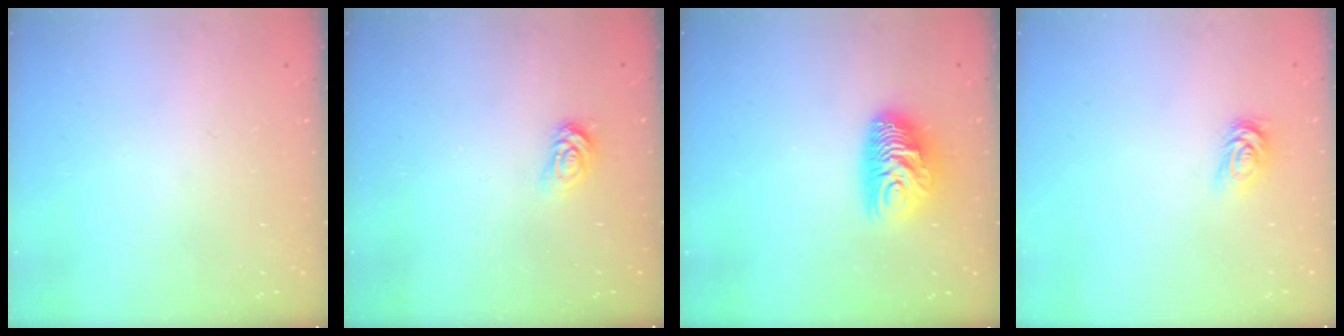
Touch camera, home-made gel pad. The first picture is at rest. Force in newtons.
{"total": 4.4, "press": 4.4, "slide": 0.6}
{"total": 10.7, "press": 10.6, "slide": 0.8}
{"total": 3.2, "press": 3.2, "slide": 0.5}